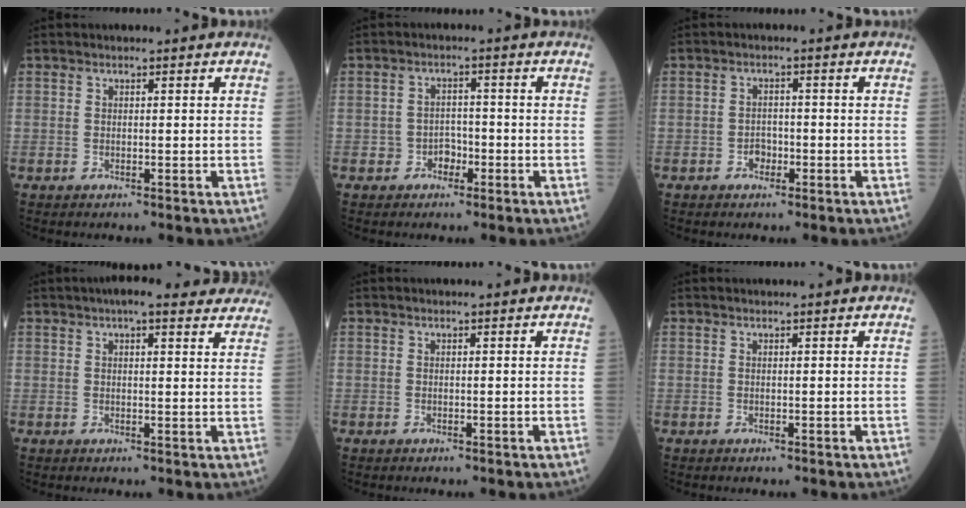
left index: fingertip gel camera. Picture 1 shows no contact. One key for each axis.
{"total": 2.6, "fx": -1.4, "fy": 2.1, "fz": 0.7, "tx": -0.005, "ty": 0.008, "tz": -0.026}
{"total": 2.0, "fx": -1.1, "fy": 1.4, "fz": 0.9, "tx": -0.011, "ty": 0.005, "tz": -0.019}
{"total": 11.3, "fx": 9.5, "fy": 2.5, "fz": 5.5, "tx": -0.057, "ty": 0.026, "tz": 0.103}
{"total": 0.0}
{"total": 0.7, "fx": 0.6, "fy": -0.1, "fz": 0.3, "tx": -0.004, "ty": 0.006, "tz": 0.015}